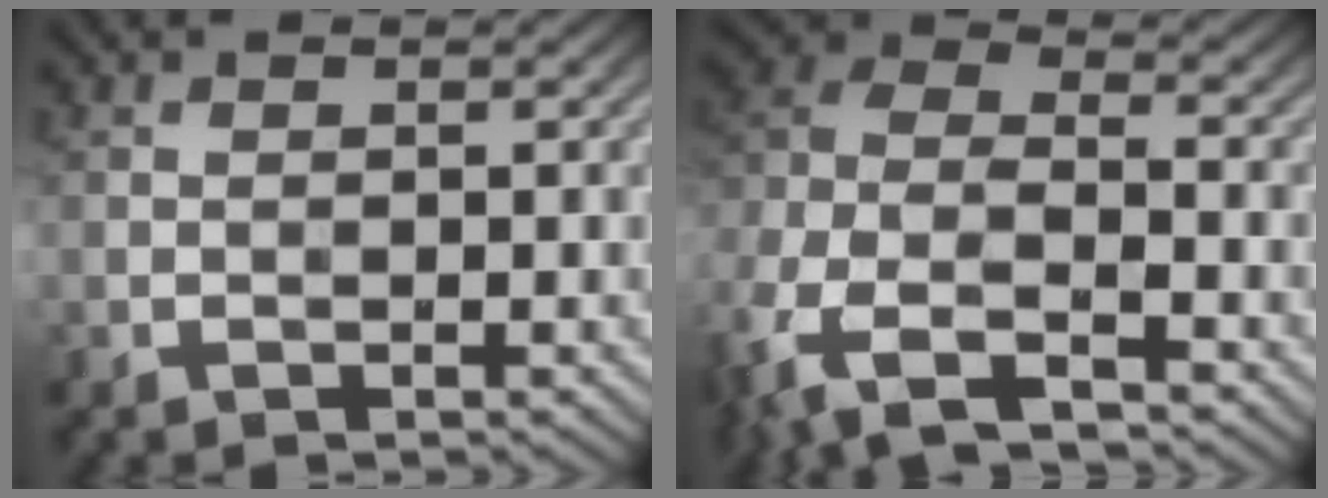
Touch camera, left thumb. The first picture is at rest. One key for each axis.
{"total": 10.6, "fx": -5.8, "fy": 5.6, "fz": 7.0, "tx": -0.172, "ty": -0.011, "tz": -0.127}